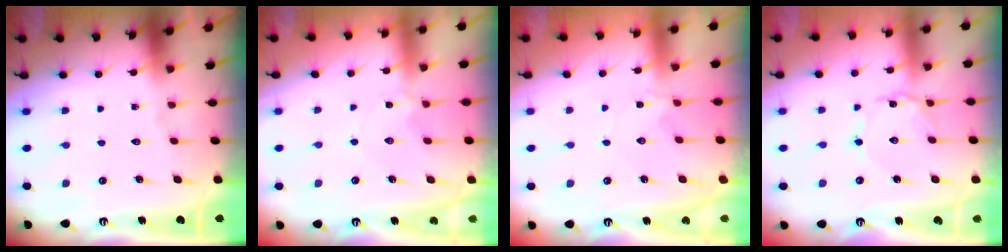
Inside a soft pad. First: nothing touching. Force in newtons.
{"total": 1.8, "press": 1.8, "slide": 0.4}
{"total": 1.6, "press": 1.6, "slide": 0.3}
{"total": 1.4, "press": 1.3, "slide": 0.2}